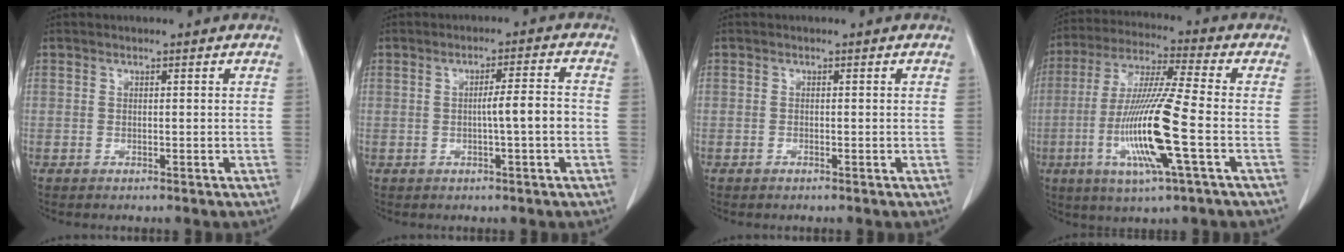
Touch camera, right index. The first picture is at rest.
{"total": 4.6, "force": [-0.7, -0.1, 4.5], "torque": [-0.067, 0.008, -0.013]}
{"total": 0.0}
{"total": 15.2, "force": [-4.0, 0.1, 14.7], "torque": [-0.302, -0.016, -0.080]}